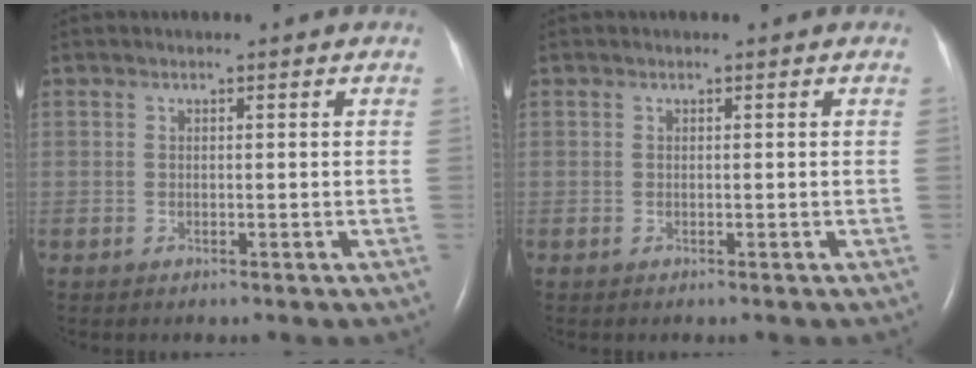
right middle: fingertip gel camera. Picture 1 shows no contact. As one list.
[{"total": 0.0}]